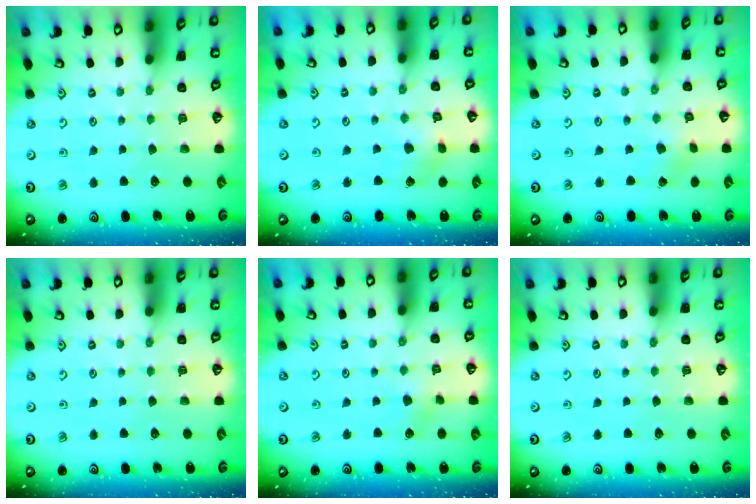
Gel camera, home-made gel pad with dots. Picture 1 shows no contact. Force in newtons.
{"total": 3.0, "press": 2.9, "slide": 0.5}
{"total": 0.9, "press": 0.9, "slide": 0.2}
{"total": 0.0}
{"total": 1.8, "press": 1.8, "slide": 0.2}
{"total": 0.0}